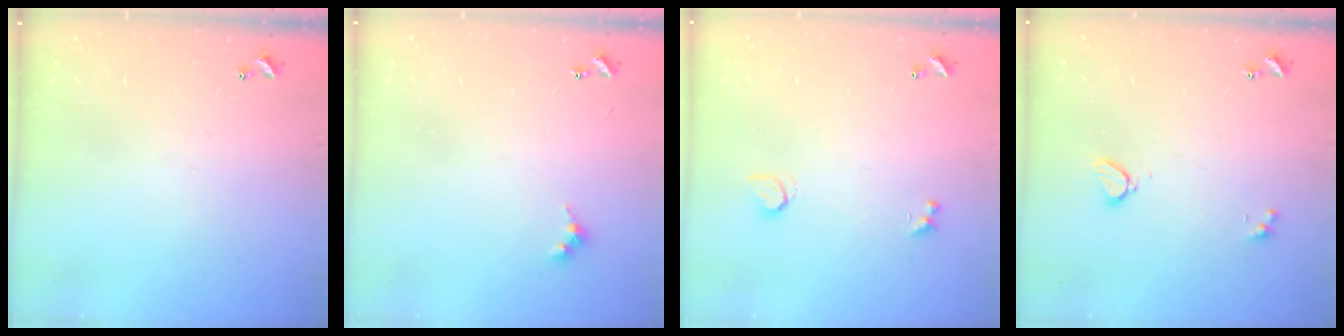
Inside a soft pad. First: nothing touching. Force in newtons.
{"total": 4.6, "press": 4.5, "slide": 0.7}
{"total": 1.3, "press": 1.2, "slide": 0.4}
{"total": 2.2, "press": 2.2, "slide": 0.3}